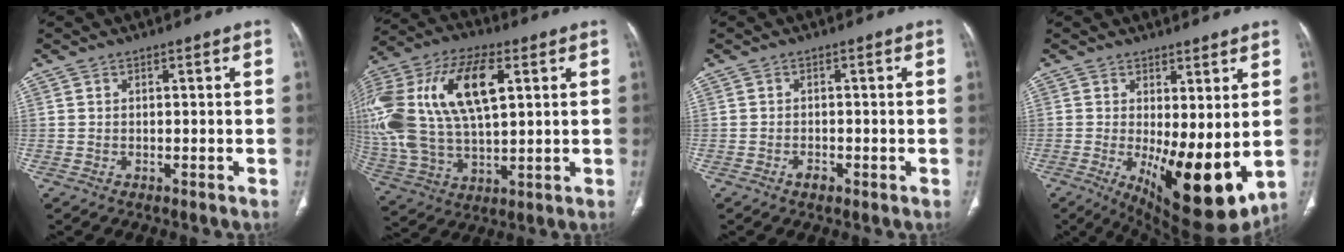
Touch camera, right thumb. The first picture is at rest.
{"total": 28.7, "force": [7.2, 14.9, 23.5], "torque": [-0.537, 0.028, 0.135]}
{"total": 1.5, "force": [-0.8, 0.9, 1.0], "torque": [-0.018, 0.004, -0.015]}
{"total": 14.4, "force": [-1.3, 5.3, 13.3], "torque": [-0.198, -0.036, 0.000]}